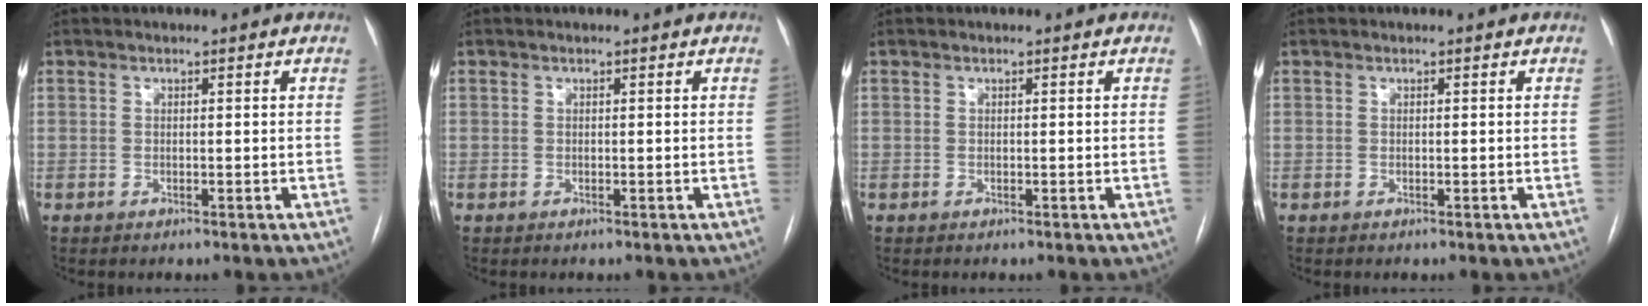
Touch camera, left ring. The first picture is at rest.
{"total": 0.0}
{"total": 0.0}
{"total": 0.0}